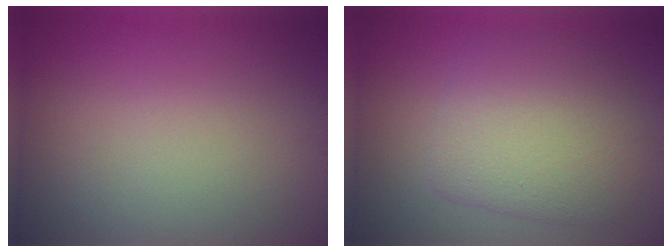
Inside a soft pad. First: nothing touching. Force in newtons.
{"total": 6.2, "press": 6.2, "slide": 0.3}